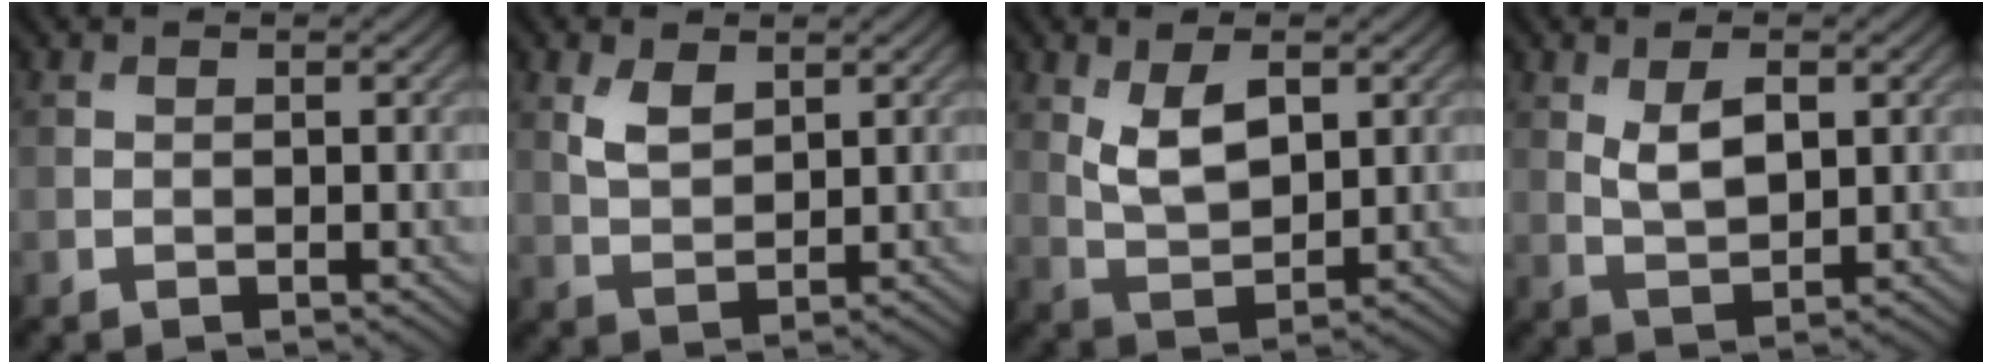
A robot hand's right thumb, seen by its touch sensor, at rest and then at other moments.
{"total": 3.5, "force": [1.8, 1.9, 2.4], "torque": [-0.056, -0.004, 0.039]}
{"total": 6.3, "force": [2.2, 3.2, 5.0], "torque": [-0.104, -0.005, 0.045]}
{"total": 4.6, "force": [1.4, 2.2, 3.8], "torque": [-0.079, -0.003, 0.030]}